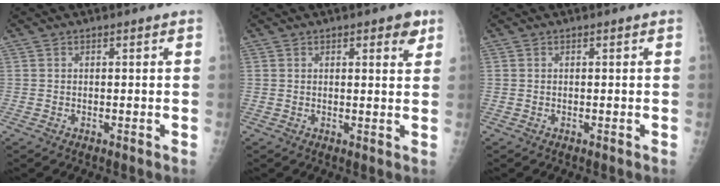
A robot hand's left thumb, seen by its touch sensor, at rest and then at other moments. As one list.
[{"total": 3.8, "force": [2.0, 1.5, 2.9], "torque": [-0.022, -0.006, 0.020]}, {"total": 0.0}]